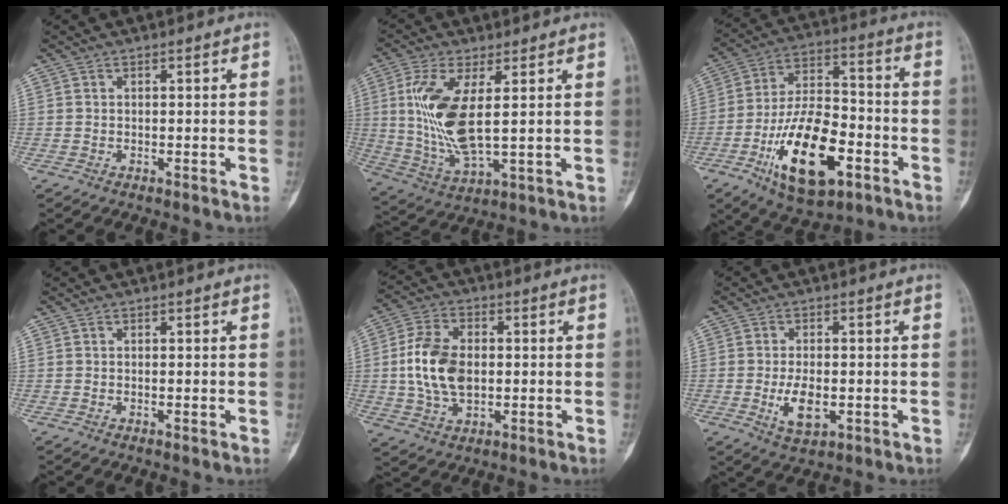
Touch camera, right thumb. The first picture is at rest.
{"total": 13.7, "force": [2.3, 5.0, 12.6], "torque": [-0.276, -0.018, 0.054]}
{"total": 20.1, "force": [-7.9, 9.6, 15.8], "torque": [-0.260, 0.039, -0.128]}
{"total": 0.7, "force": [-0.1, 0.2, 0.6], "torque": [-0.009, -0.002, 0.000]}
{"total": 11.8, "force": [0.1, 7.5, 9.1], "torque": [-0.169, 0.007, 0.003]}
{"total": 6.5, "force": [-1.3, 3.4, 5.4], "torque": [-0.091, -0.006, -0.016]}